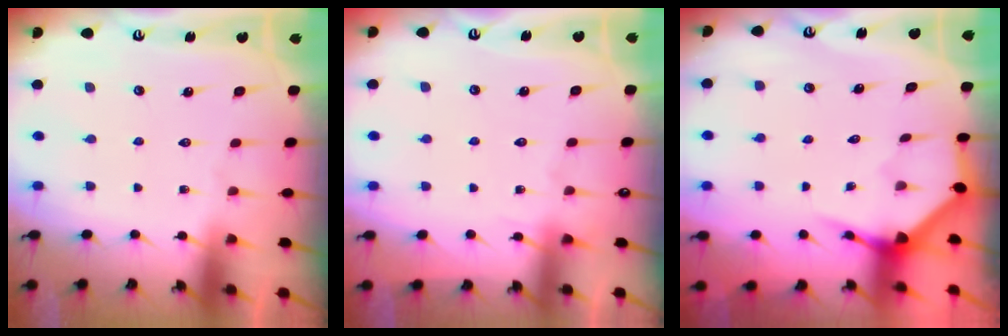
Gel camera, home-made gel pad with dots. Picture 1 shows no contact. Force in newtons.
{"total": 3.9, "press": 3.9, "slide": 0.5}
{"total": 3.9, "press": 3.9, "slide": 0.3}